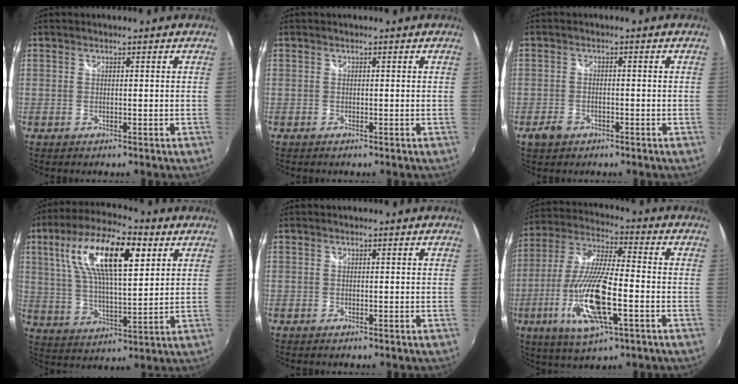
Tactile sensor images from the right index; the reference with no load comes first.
{"total": 0.0}
{"total": 3.5, "force": [-2.3, 2.2, 1.6], "torque": [-0.041, 0.000, -0.038]}
{"total": 18.0, "force": [7.5, 6.3, 15.2], "torque": [-0.276, 0.022, 0.130]}
{"total": 0.0}
{"total": 17.9, "force": [-5.9, 4.8, 16.2], "torque": [-0.339, -0.023, -0.111]}